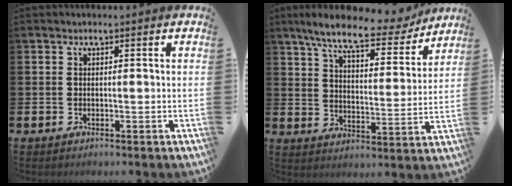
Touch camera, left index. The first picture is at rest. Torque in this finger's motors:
{"motor_torque": [1.14, -0.99, 0.94, 0.21]}